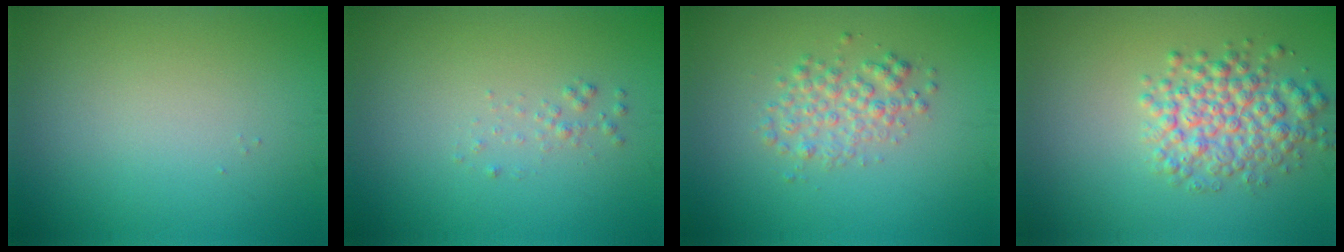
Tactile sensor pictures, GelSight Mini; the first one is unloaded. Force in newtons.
{"total": 0.8, "press": 0.8, "slide": 0.1}
{"total": 2.6, "press": 2.6, "slide": 0.0}
{"total": 4.8, "press": 4.8, "slide": 0.2}